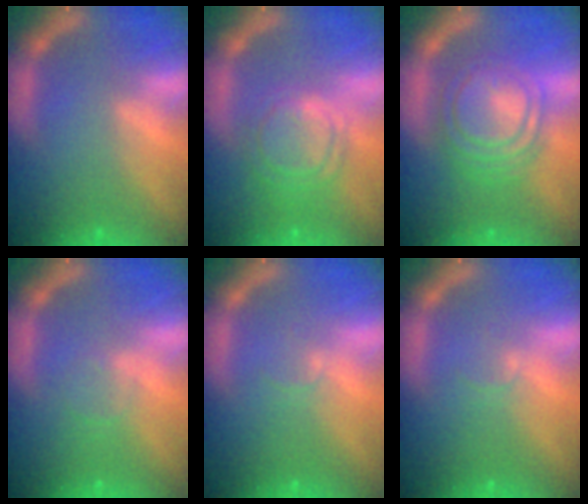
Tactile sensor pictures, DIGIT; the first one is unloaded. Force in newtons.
{"total": 6.1}
{"total": 8.6}
{"total": 1.4}
{"total": 1.0}
{"total": 1.0}